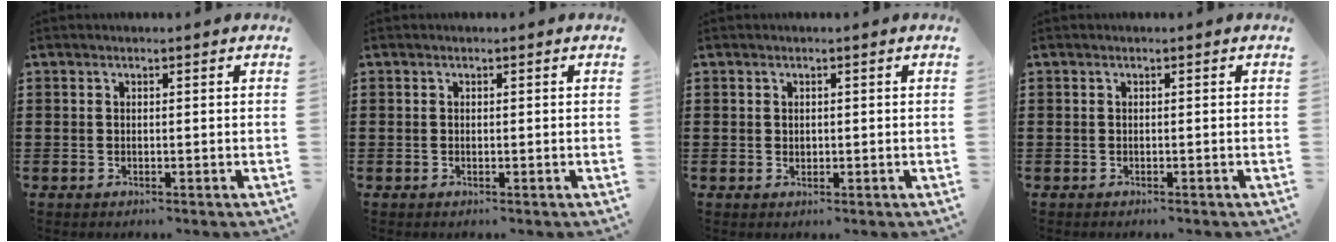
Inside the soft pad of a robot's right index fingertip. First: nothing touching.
{"total": 0.0}
{"total": 0.6, "force": [0.2, 0.6, 0.1], "torque": [-0.003, 0.004, 0.003]}
{"total": 0.0}